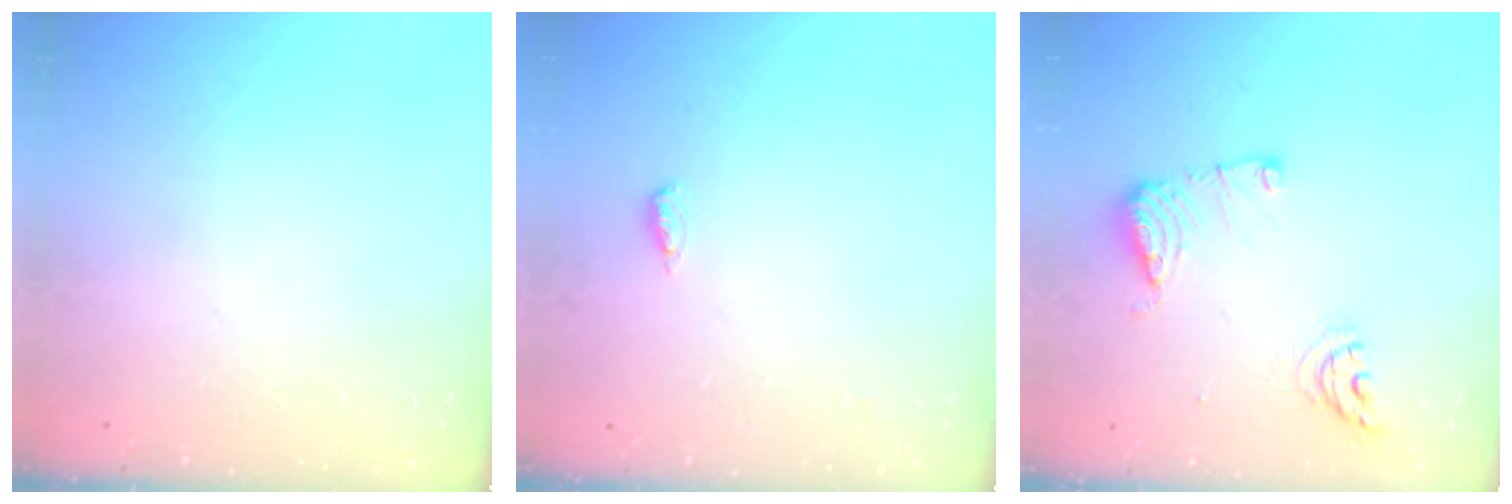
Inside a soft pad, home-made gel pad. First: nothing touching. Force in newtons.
{"total": 4.0, "press": 3.9, "slide": 1.1}
{"total": 10.2, "press": 10.1, "slide": 1.2}